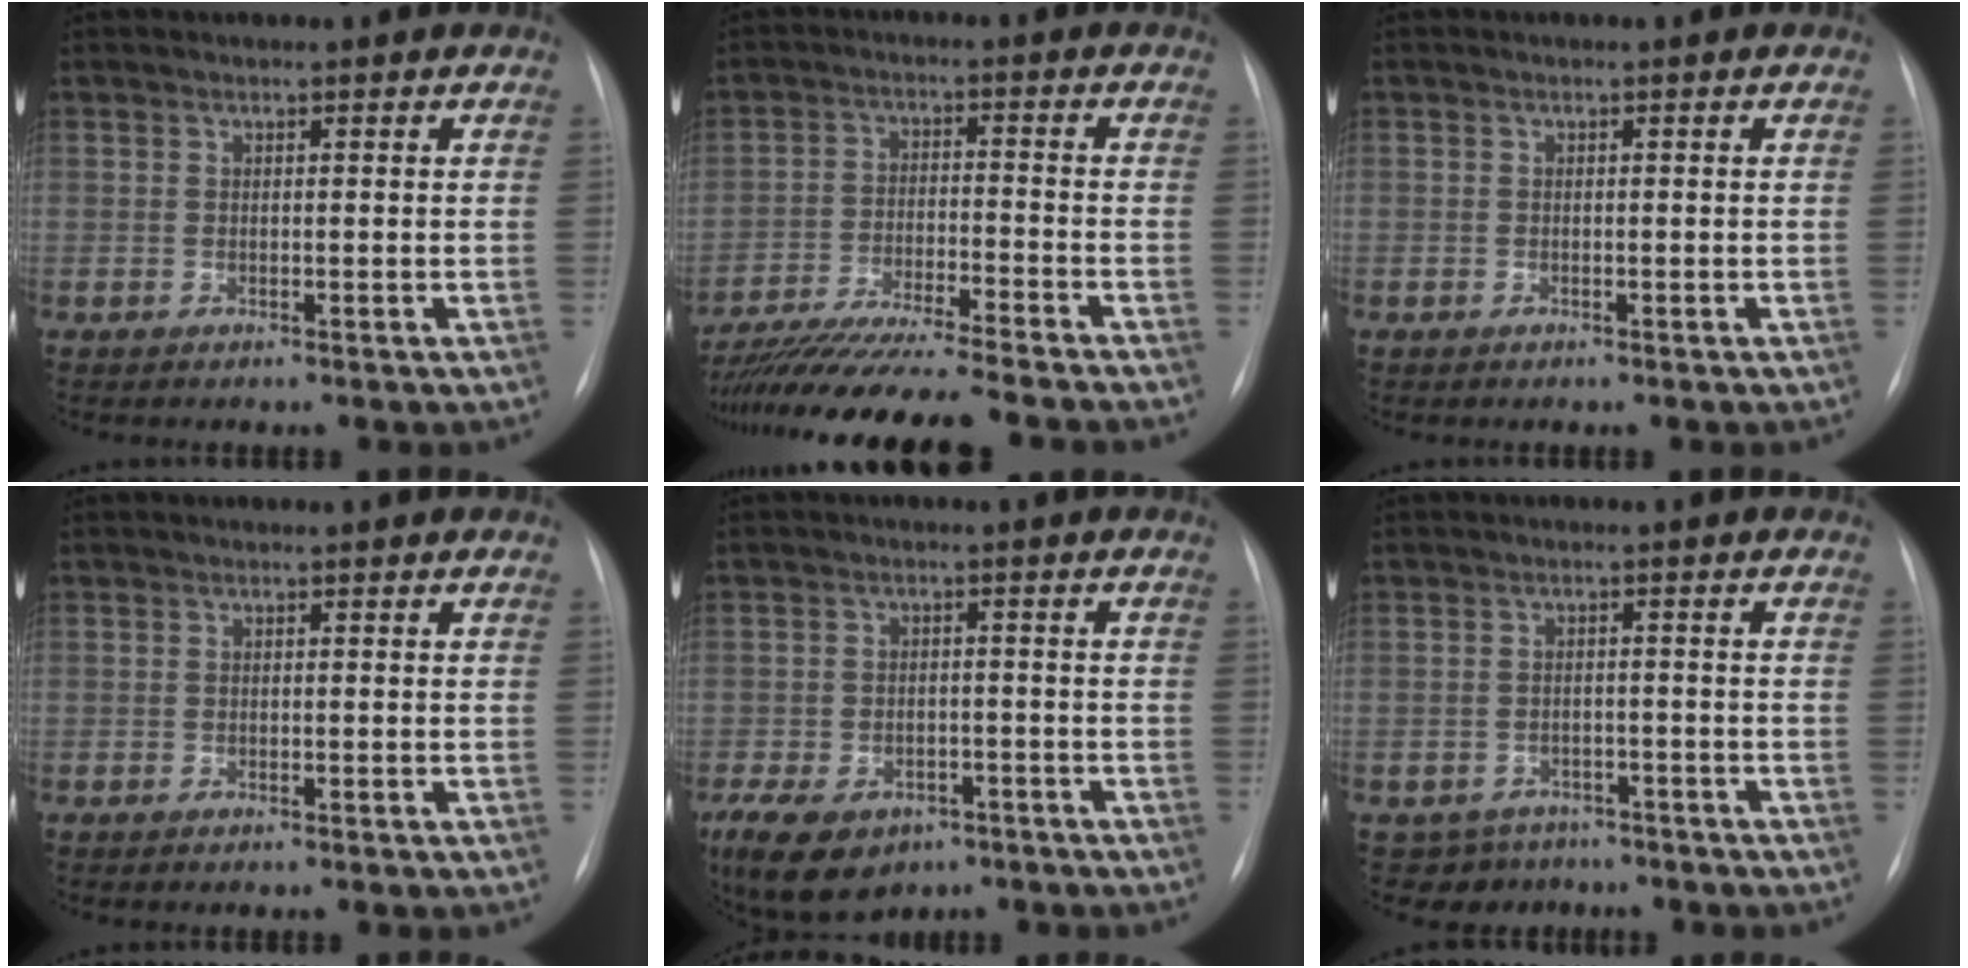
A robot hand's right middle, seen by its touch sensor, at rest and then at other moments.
{"total": 17.0, "force": [-15.1, -0.4, 7.7], "torque": [-0.131, -0.031, -0.245]}
{"total": 0.0}
{"total": 0.0}
{"total": 17.2, "force": [-9.7, 11.6, 8.2], "torque": [-0.238, -0.015, -0.136]}
{"total": 5.0, "force": [-3.9, 3.2, -0.2], "torque": [0.008, 0.016, -0.052]}